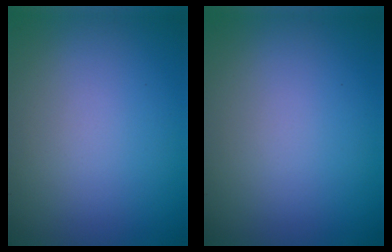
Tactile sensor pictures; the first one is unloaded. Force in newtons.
{"total": 0.0}